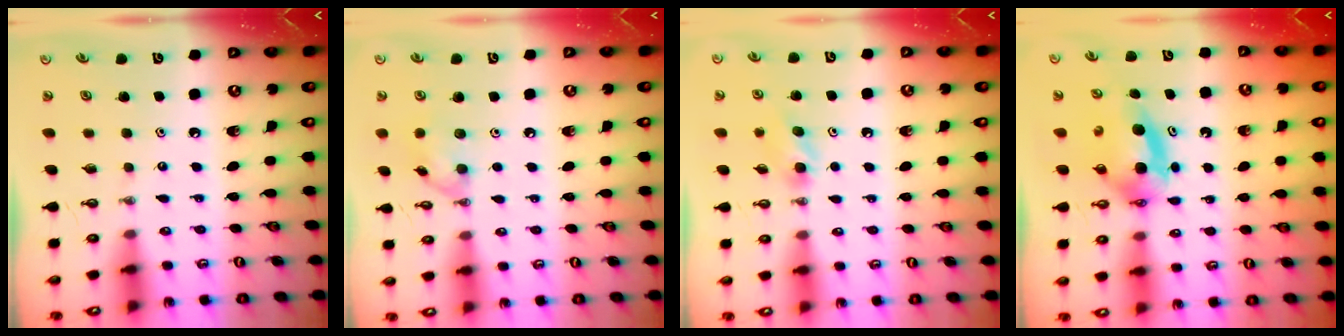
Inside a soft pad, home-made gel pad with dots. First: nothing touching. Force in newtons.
{"total": 8.7, "press": 8.7, "slide": 0.8}
{"total": 5.8, "press": 5.7, "slide": 0.8}
{"total": 8.7, "press": 5.0, "slide": 7.1}